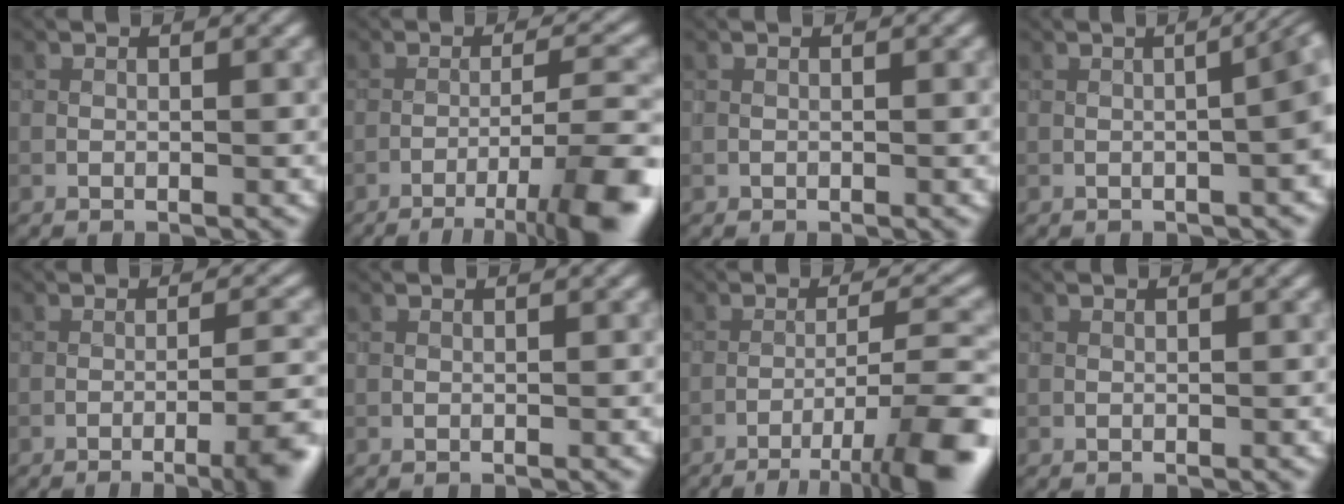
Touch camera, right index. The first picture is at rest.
{"total": 9.3, "force": [-5.9, 1.5, 7.0], "torque": [-0.095, -0.001, -0.080]}
{"total": 0.0}
{"total": 5.7, "force": [-0.4, 2.5, 5.2], "torque": [-0.020, 0.015, -0.006]}
{"total": 6.7, "force": [-3.8, 1.3, 5.3], "torque": [-0.065, 0.005, -0.053]}
{"total": 0.0}
{"total": 10.1, "force": [-6.8, 1.7, 7.3], "torque": [-0.103, -0.003, -0.093]}
{"total": 0.0}